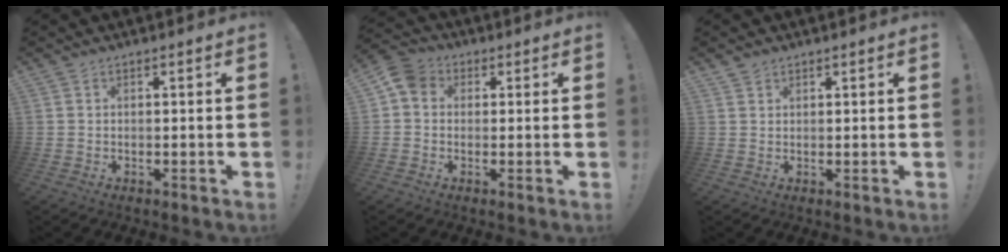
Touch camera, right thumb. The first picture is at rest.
{"total": 5.4, "force": [0.9, 4.6, 2.7], "torque": [-0.061, 0.010, 0.020]}
{"total": 1.3, "force": [1.1, 0.7, 0.2], "torque": [-0.002, -0.002, 0.020]}